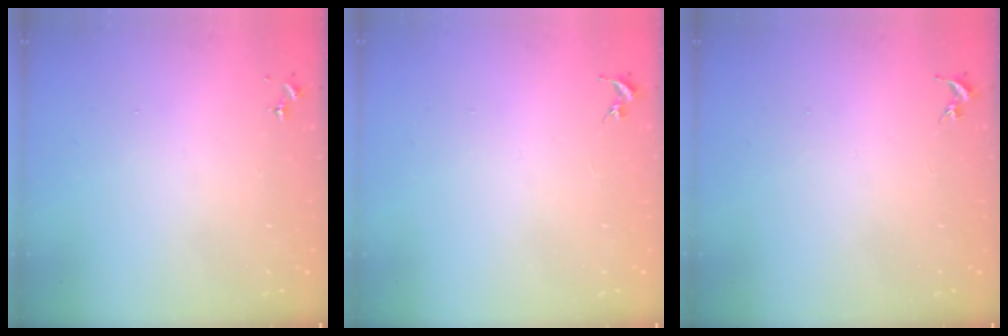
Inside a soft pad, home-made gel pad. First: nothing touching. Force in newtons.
{"total": 0.0}
{"total": 0.0}